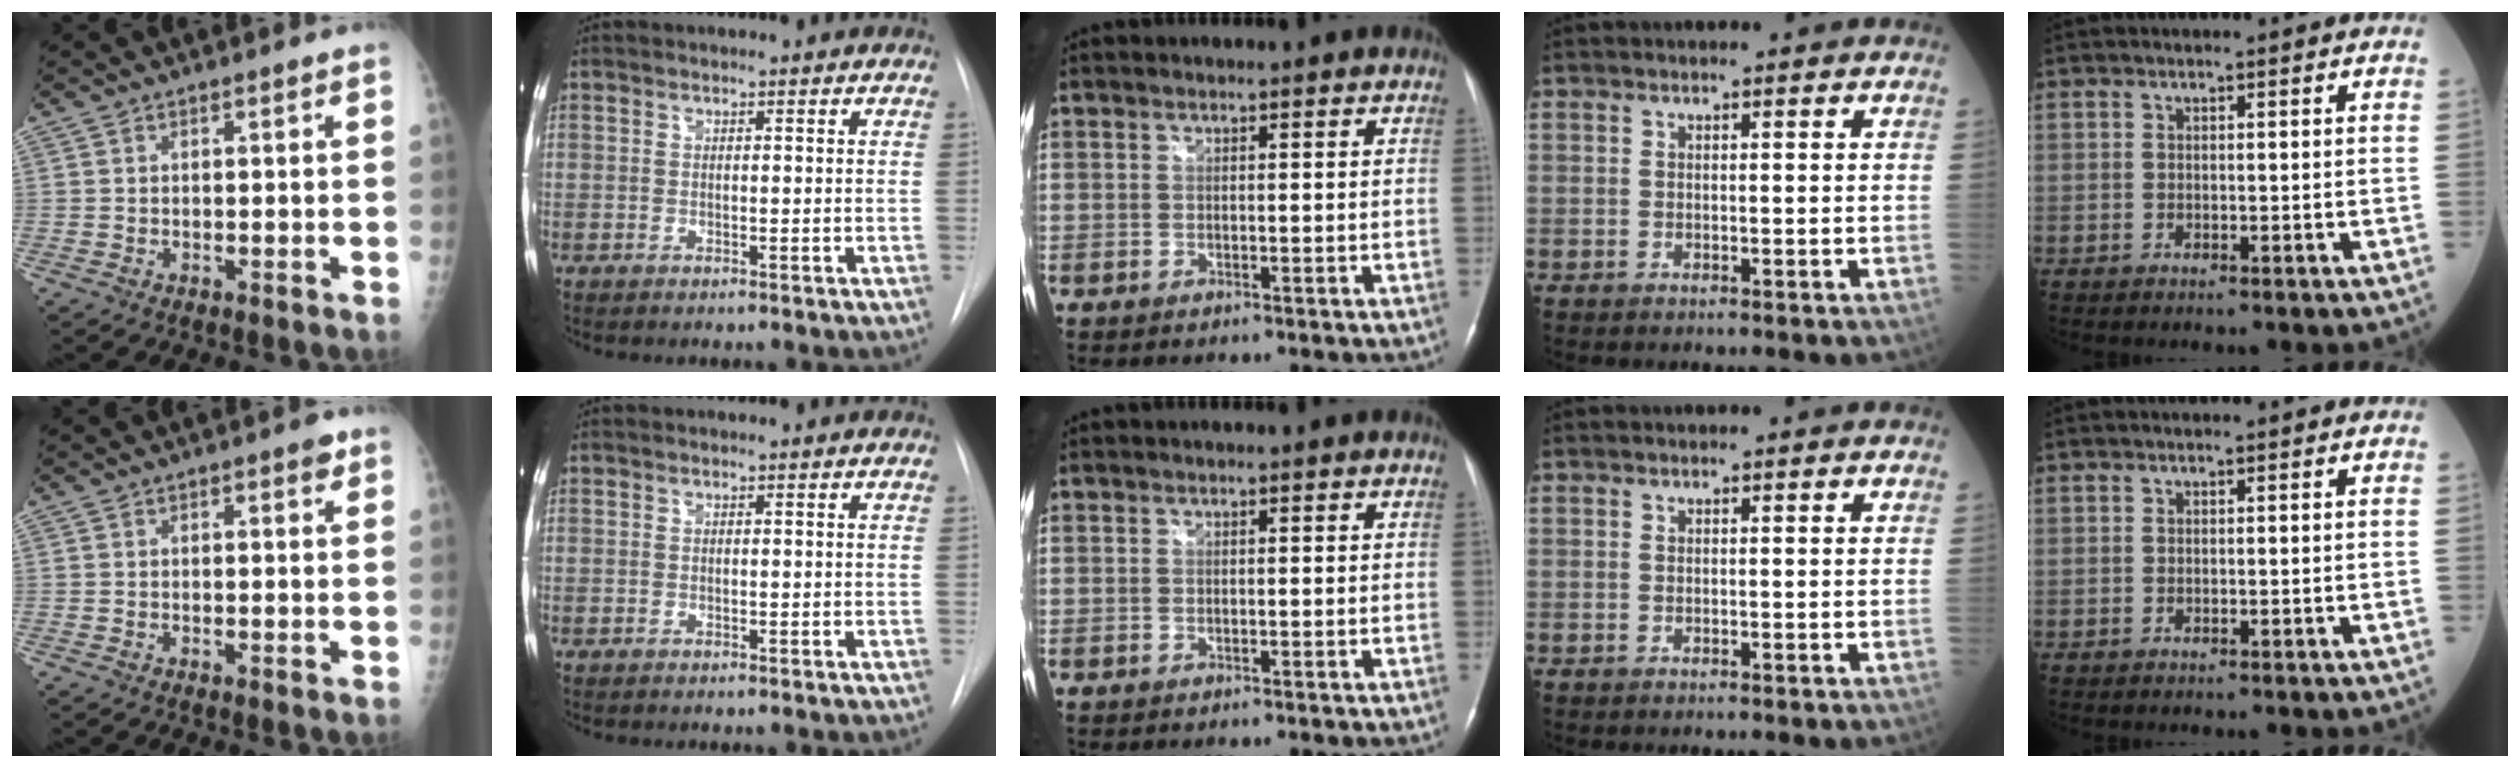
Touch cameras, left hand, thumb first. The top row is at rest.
{"thumb": {"total": 1.7, "force": [1.0, 0.6, 1.3], "torque": [-0.014, -0.002, 0.010]}}